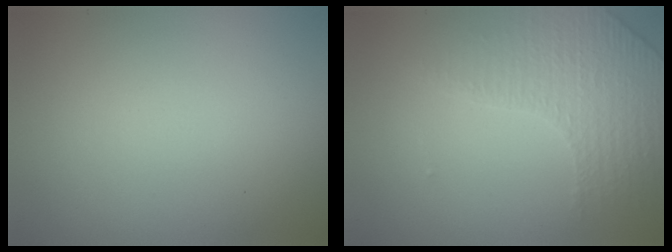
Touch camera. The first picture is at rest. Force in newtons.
{"total": 4.3, "press": 3.0, "slide": 3.1}